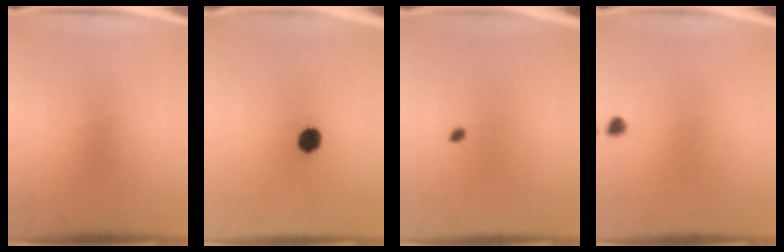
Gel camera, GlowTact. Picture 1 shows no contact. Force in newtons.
{"total": 4.7}
{"total": 0.8}
{"total": 1.2}